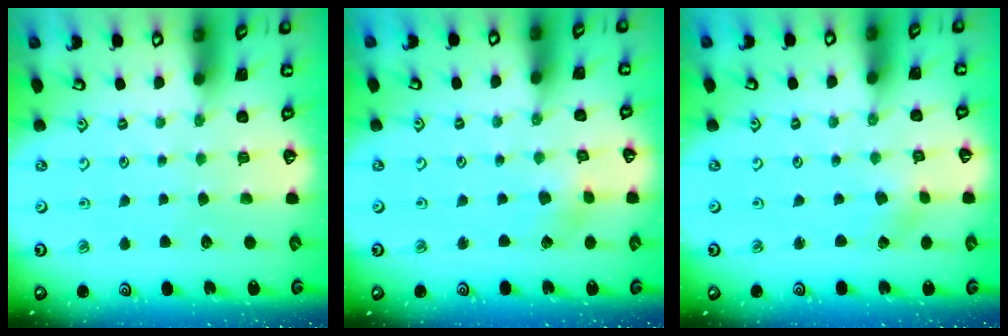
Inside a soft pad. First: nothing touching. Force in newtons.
{"total": 2.5, "press": 2.5, "slide": 0.2}
{"total": 0.6, "press": 0.6, "slide": 0.2}